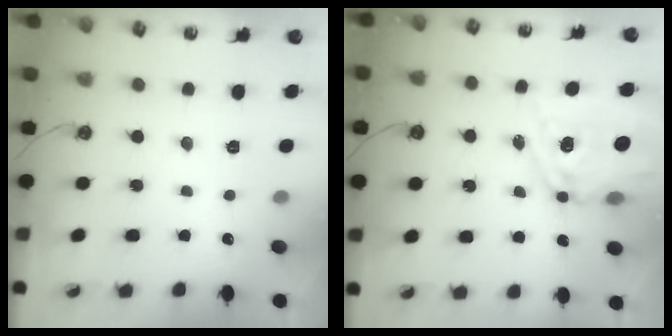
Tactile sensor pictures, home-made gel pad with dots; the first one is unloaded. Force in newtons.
{"total": 14.8, "press": 14.7, "slide": 1.2}